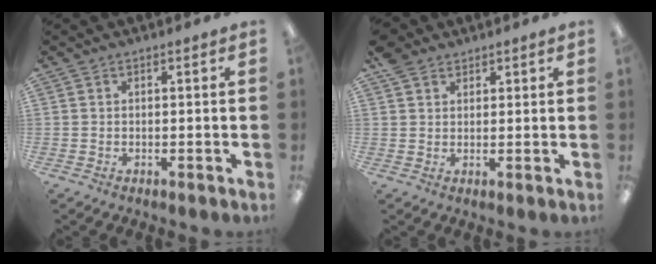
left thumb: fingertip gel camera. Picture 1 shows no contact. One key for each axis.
{"total": 4.1, "fx": 2.8, "fy": 2.8, "fz": 1.0, "tx": -0.030, "ty": 0.002, "tz": 0.057}